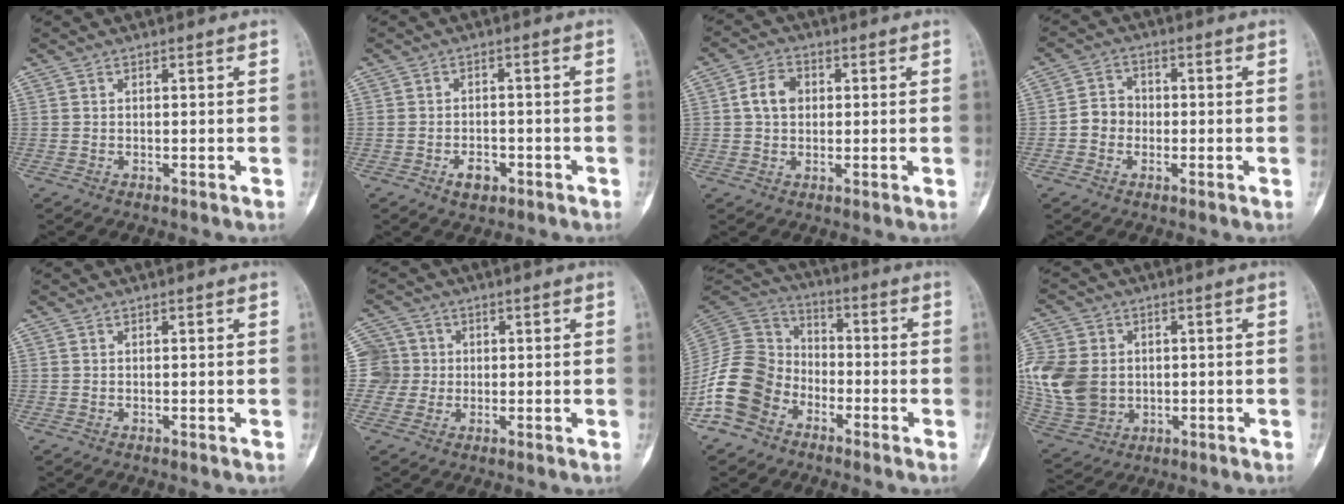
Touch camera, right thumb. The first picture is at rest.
{"total": 3.5, "force": [-1.8, 2.2, 1.9], "torque": [-0.018, 0.009, -0.027]}
{"total": 5.5, "force": [0.8, 4.2, 3.5], "torque": [-0.054, 0.010, 0.009]}
{"total": 4.5, "force": [-1.0, 4.0, 1.9], "torque": [-0.014, 0.017, -0.027]}
{"total": 0.0}
{"total": 6.3, "force": [0.4, 6.2, 0.3], "torque": [0.019, 0.014, 0.001]}
{"total": 14.4, "force": [-7.1, 10.9, 6.1], "torque": [-0.103, 0.063, -0.147]}
{"total": 16.0, "force": [0.2, 12.7, 9.7], "torque": [-0.219, 0.000, 0.020]}